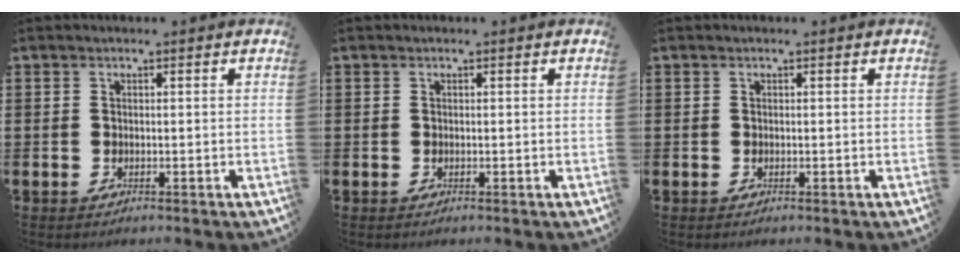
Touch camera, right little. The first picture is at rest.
{"total": 0.0}
{"total": 0.0}